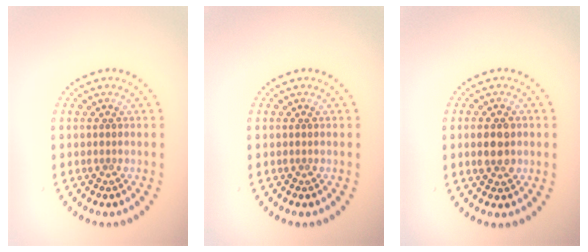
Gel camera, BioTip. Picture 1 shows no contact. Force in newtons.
{"total": 0.0}
{"total": 2.9, "press": 2.9, "slide": 0.2}